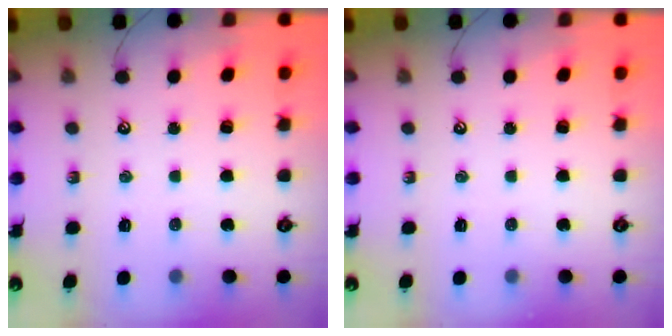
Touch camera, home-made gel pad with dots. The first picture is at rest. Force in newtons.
{"total": 0.0}